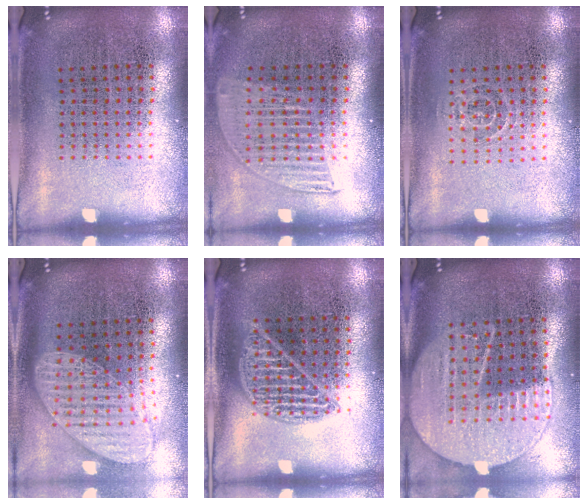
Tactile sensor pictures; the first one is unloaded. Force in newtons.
{"total": 1.2, "press": 1.0, "slide": 0.6}
{"total": 0.8, "press": 0.5, "slide": 0.6}
{"total": 1.8, "press": 1.5, "slide": 1.1}
{"total": 1.1, "press": 1.0, "slide": 0.2}
{"total": 2.0, "press": 1.8, "slide": 1.0}